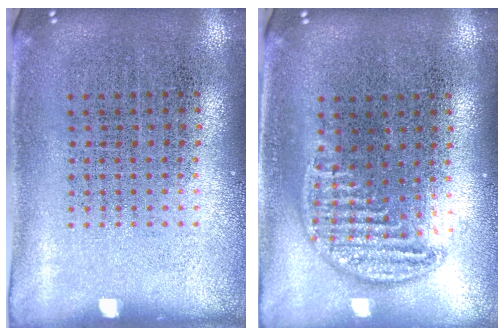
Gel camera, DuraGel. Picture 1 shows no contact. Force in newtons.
{"total": 0.8, "press": 0.8, "slide": 0.1}